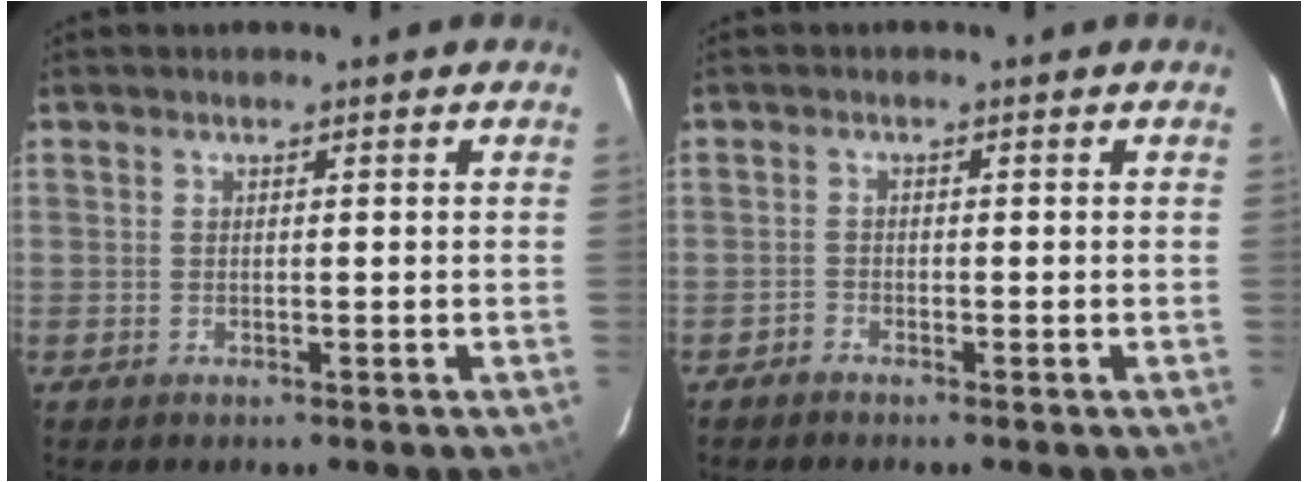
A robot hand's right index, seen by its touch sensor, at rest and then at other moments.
{"total": 1.0, "force": [-0.9, 0.2, -0.1], "torque": [-0.002, 0.002, -0.022]}